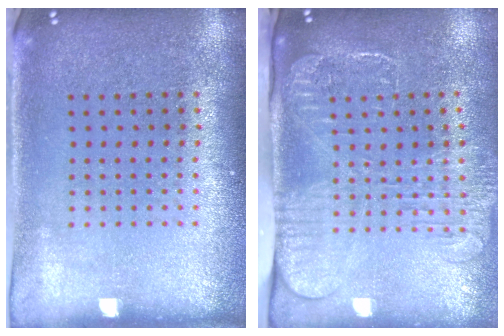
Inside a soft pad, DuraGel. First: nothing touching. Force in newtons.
{"total": 2.6, "press": 2.0, "slide": 1.7}